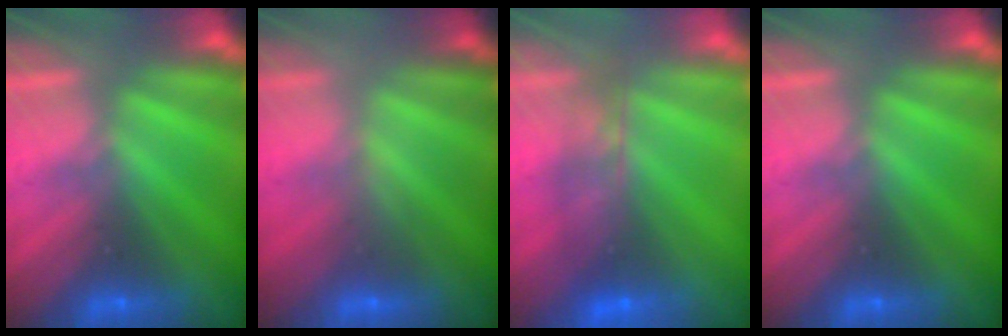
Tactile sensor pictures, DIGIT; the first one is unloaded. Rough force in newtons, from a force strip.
{"total": 2.2}
{"total": 6.9}
{"total": 0.0}